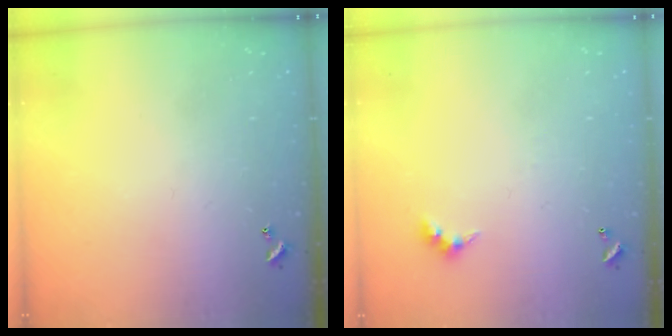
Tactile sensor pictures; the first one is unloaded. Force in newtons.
{"total": 2.4, "press": 2.4, "slide": 0.5}